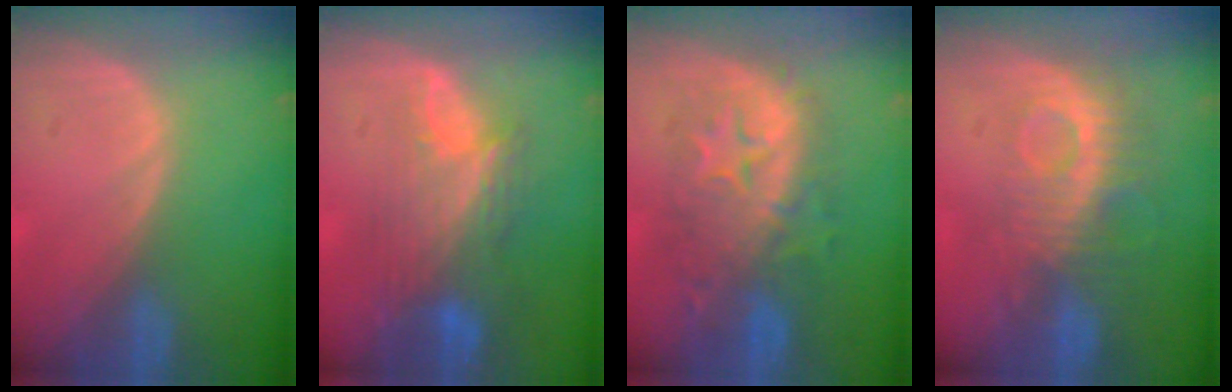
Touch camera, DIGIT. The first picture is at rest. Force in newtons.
{"total": 9.2, "press": 8.0, "slide": 4.5}
{"total": 9.3, "press": 9.3, "slide": 0.4}
{"total": 9.3, "press": 8.2, "slide": 4.3}